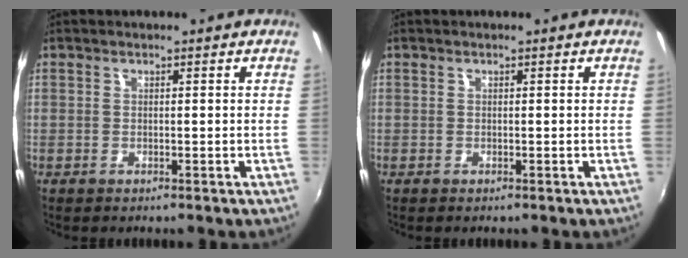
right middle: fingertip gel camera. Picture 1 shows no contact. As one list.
[{"total": 0.0}]